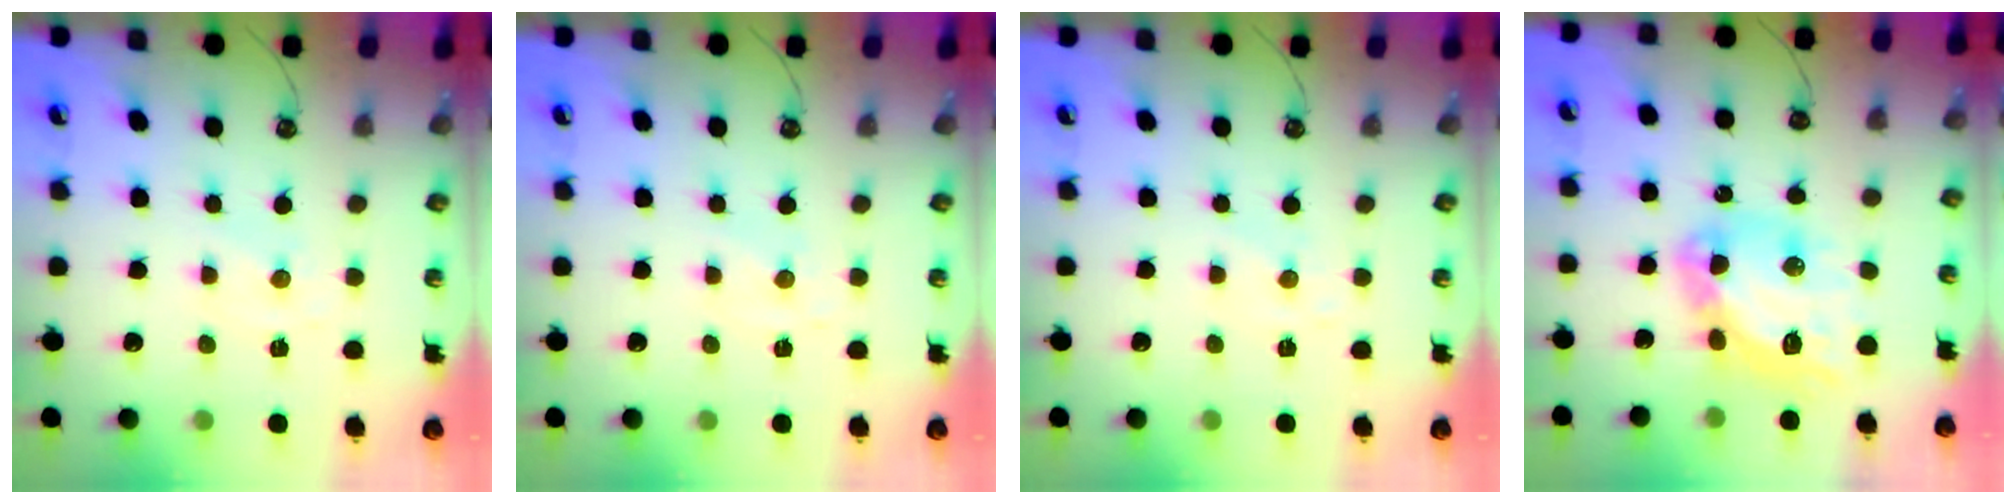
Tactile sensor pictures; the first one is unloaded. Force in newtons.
{"total": 0.0}
{"total": 0.0}
{"total": 17.0, "press": 16.9, "slide": 1.7}